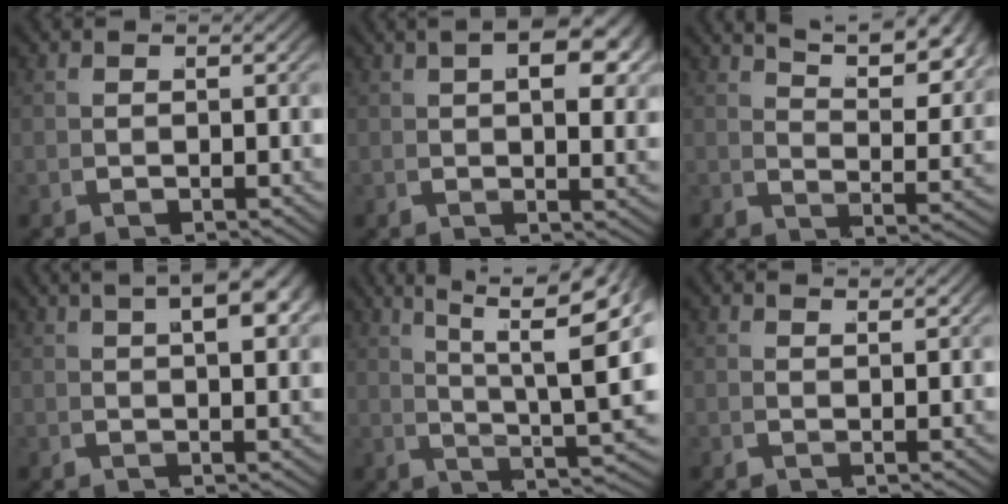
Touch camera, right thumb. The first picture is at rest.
{"total": 6.3, "force": [2.2, 2.7, 5.3], "torque": [-0.056, 0.015, 0.028]}
{"total": 8.0, "force": [6.3, 2.1, 4.4], "torque": [-0.049, 0.016, 0.100]}
{"total": 7.0, "force": [3.3, 2.7, 5.6], "torque": [-0.059, 0.025, 0.045]}
{"total": 9.7, "force": [2.3, 4.2, 8.4], "torque": [-0.098, -0.013, 0.037]}
{"total": 1.5, "force": [1.4, 0.0, 0.5], "torque": [-0.002, 0.005, 0.027]}